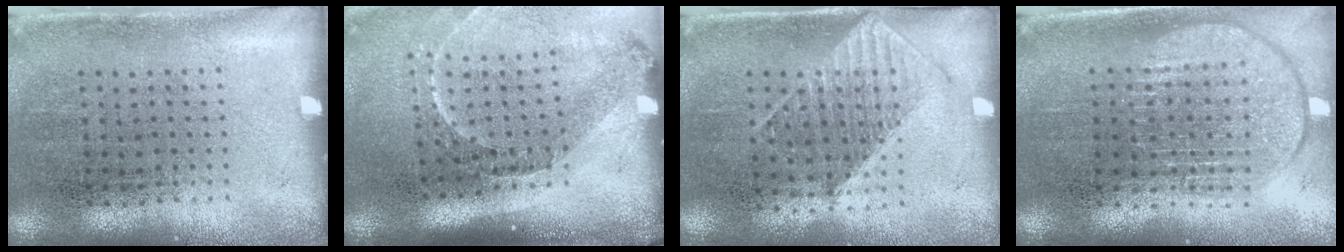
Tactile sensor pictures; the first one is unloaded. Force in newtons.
{"total": 1.9, "press": 1.4, "slide": 1.4}
{"total": 1.0, "press": 0.9, "slide": 0.3}
{"total": 2.0, "press": 1.6, "slide": 1.2}